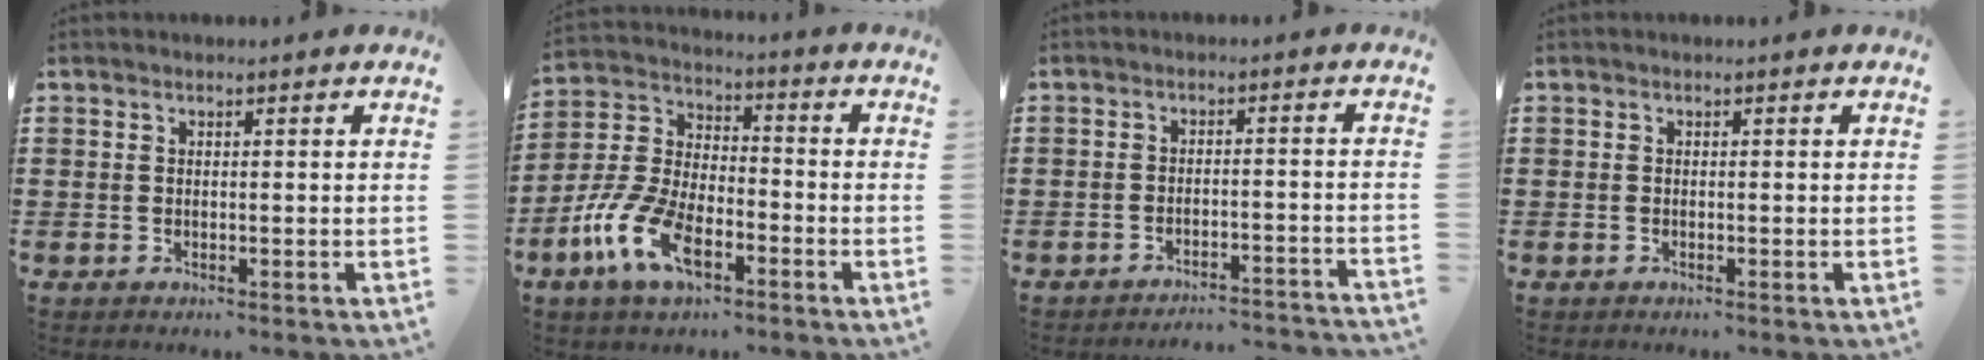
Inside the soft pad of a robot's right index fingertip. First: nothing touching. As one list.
[{"total": 10.6, "force": [-5.3, 5.2, 7.6], "torque": [-0.194, -0.005, -0.107]}, {"total": 3.0, "force": [-3.0, -0.2, 0.5], "torque": [-0.011, -0.001, -0.063]}, {"total": 0.0}]